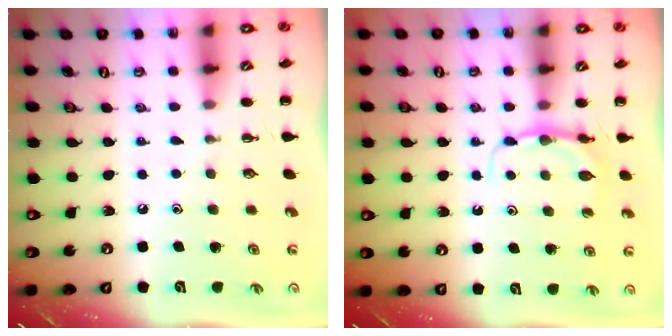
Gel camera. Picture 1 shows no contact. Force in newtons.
{"total": 4.8, "press": 4.6, "slide": 1.4}